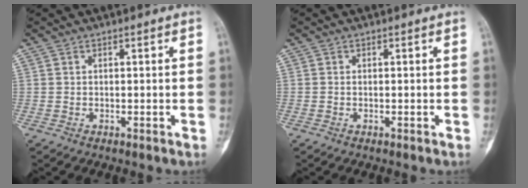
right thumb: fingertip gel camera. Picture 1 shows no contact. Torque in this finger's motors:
{"motor_torque": [-0.03, -0.24, -0.03, 0.06, -0.02]}